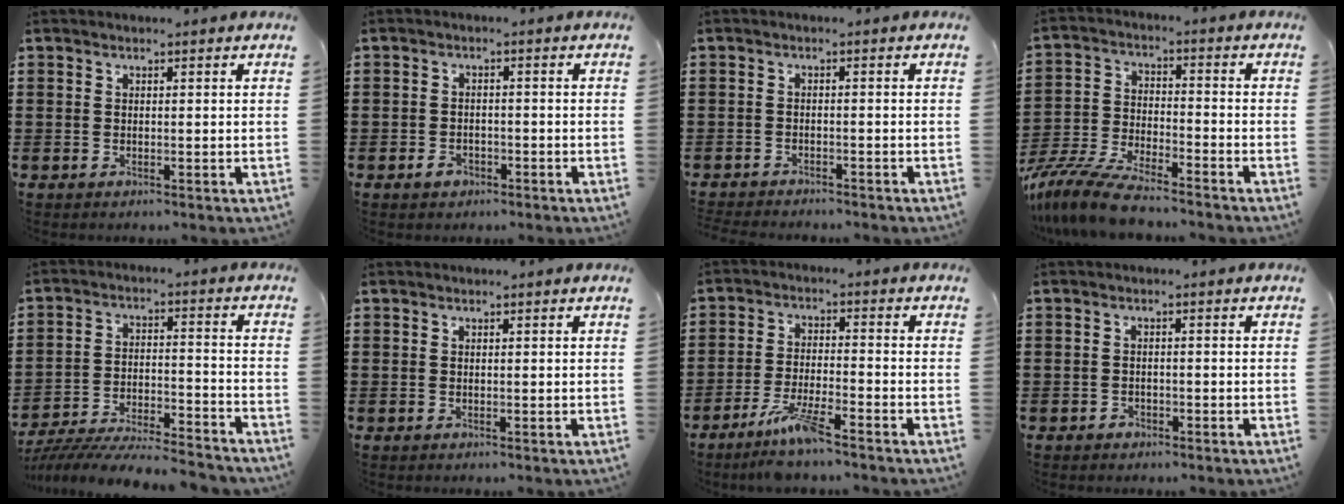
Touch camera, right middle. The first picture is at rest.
{"total": 1.9, "force": [-1.4, 1.1, 0.7], "torque": [-0.018, 0.000, -0.028]}
{"total": 2.0, "force": [-2.0, 0.2, -0.1], "torque": [-0.005, -0.001, -0.045]}
{"total": 9.2, "force": [-8.4, 1.0, 3.4], "torque": [-0.081, 0.008, -0.168]}
{"total": 7.6, "force": [-7.4, 0.6, 1.9], "torque": [-0.034, 0.006, -0.145]}
{"total": 0.0}
{"total": 6.6, "force": [-5.1, 0.6, 4.1], "torque": [-0.090, -0.012, -0.096]}
{"total": 1.3, "force": [-1.1, 0.7, 0.1], "torque": [-0.006, 0.001, -0.025]}